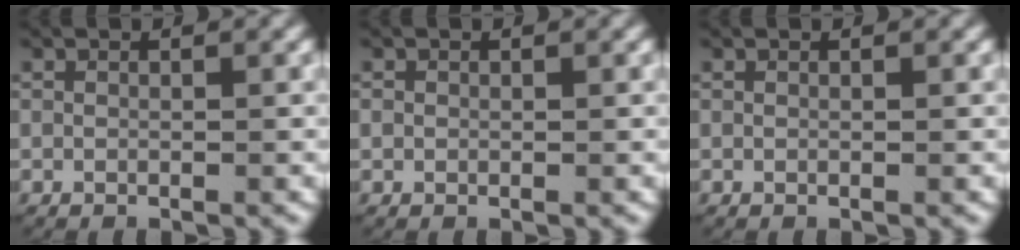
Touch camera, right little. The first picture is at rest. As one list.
[{"total": 0.6, "force": [-0.1, 0.6, -0.1], "torque": [0.003, 0.004, -0.005]}, {"total": 0.0}]